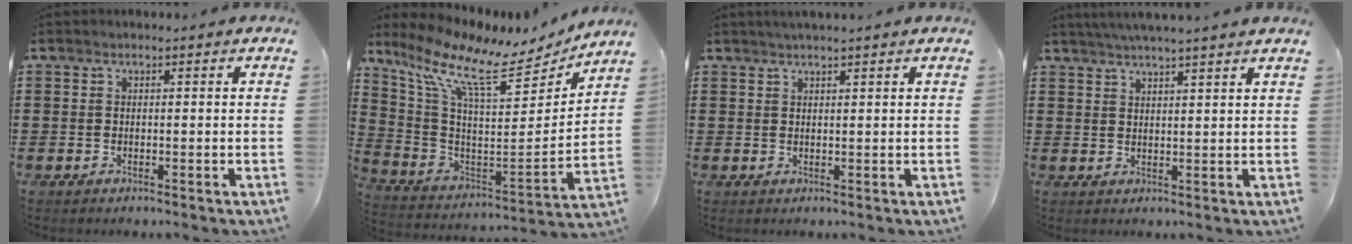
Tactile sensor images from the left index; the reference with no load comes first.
{"total": 10.9, "force": [8.0, 2.4, 7.0], "torque": [-0.168, -0.059, 0.132]}
{"total": 1.4, "force": [1.2, -0.2, 0.7], "torque": [-0.014, -0.001, 0.023]}
{"total": 3.3, "force": [3.0, -0.8, 1.0], "torque": [-0.026, -0.007, 0.055]}